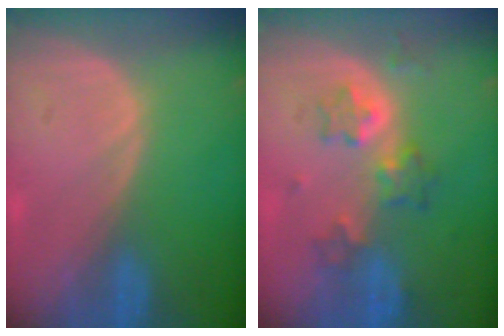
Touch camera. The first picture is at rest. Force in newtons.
{"total": 5.7, "press": 5.7, "slide": 0.6}